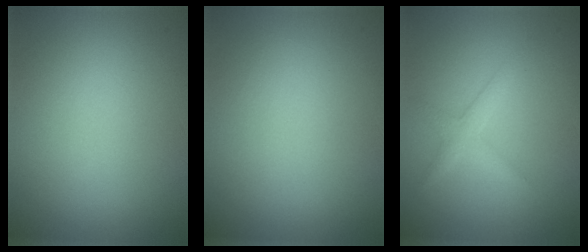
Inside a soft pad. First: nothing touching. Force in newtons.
{"total": 0.0}
{"total": 1.8, "press": 1.8, "slide": 0.1}